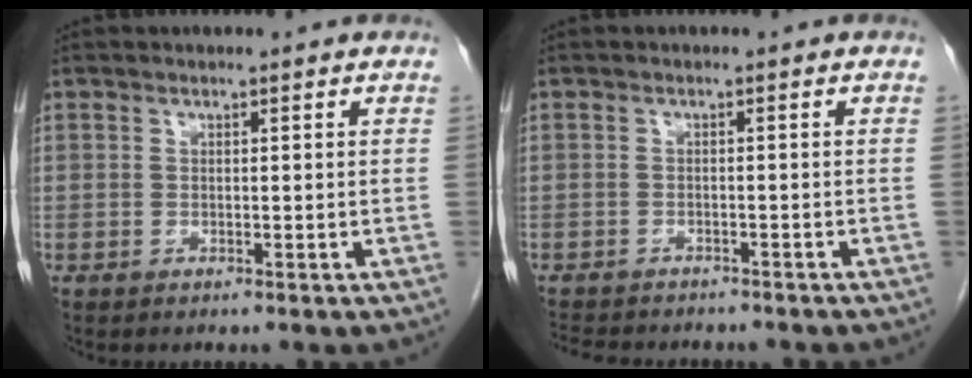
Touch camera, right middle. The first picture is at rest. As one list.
[{"total": 9.1, "force": [-8.0, 2.6, 3.3], "torque": [-0.059, -0.002, -0.108]}]